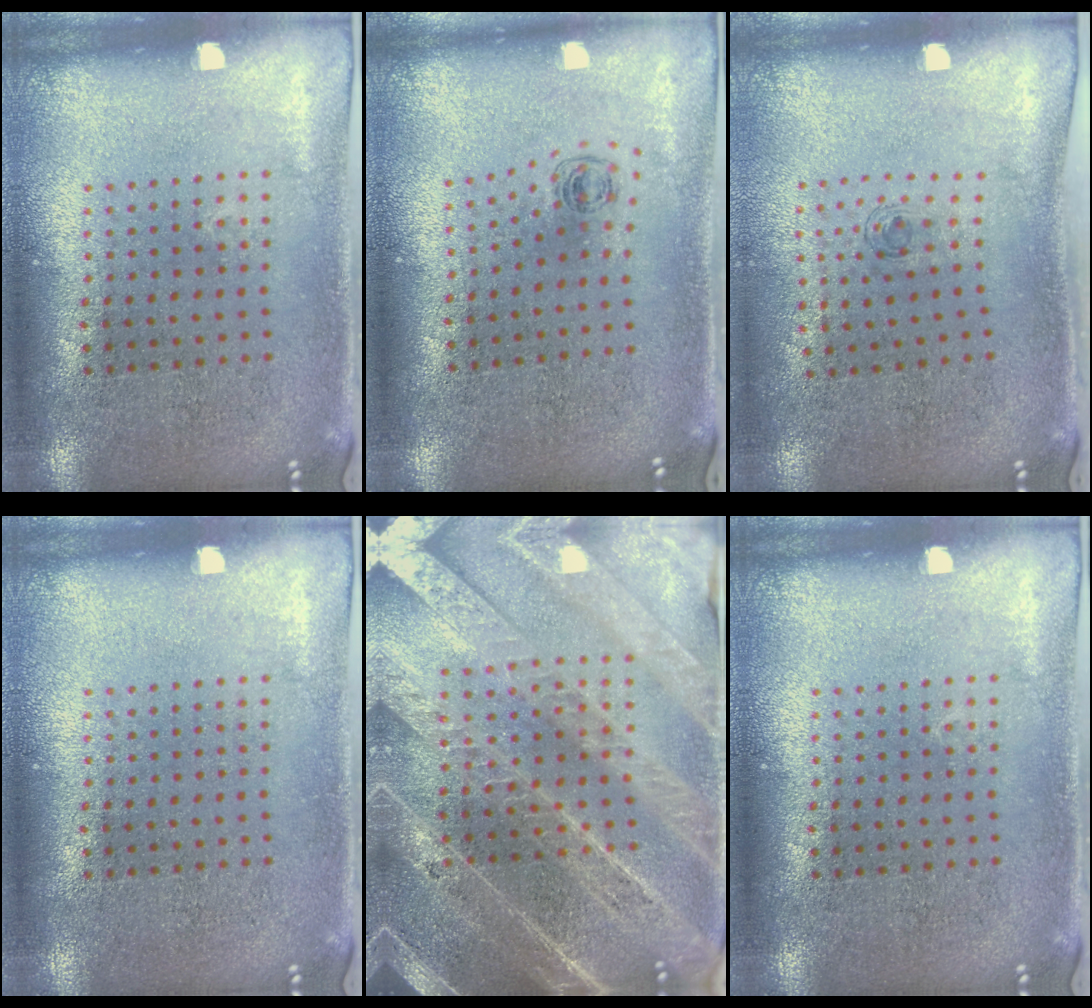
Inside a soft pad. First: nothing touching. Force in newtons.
{"total": 0.5, "press": 0.3, "slide": 0.4}
{"total": 0.6, "press": 0.2, "slide": 0.6}
{"total": 0.0}
{"total": 4.7, "press": 4.1, "slide": 2.3}
{"total": 0.0}